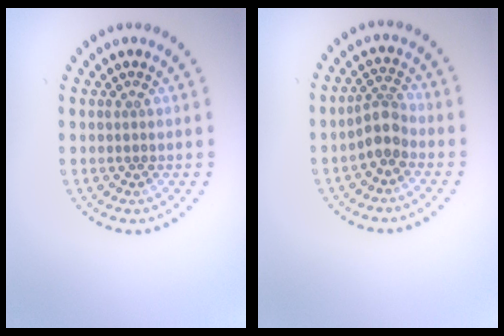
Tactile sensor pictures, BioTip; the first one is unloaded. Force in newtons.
{"total": 2.5, "press": 2.1, "slide": 1.4}